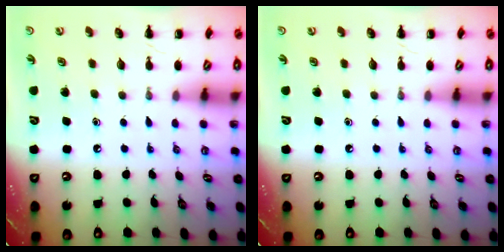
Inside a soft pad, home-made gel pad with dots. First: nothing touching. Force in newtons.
{"total": 0.0}